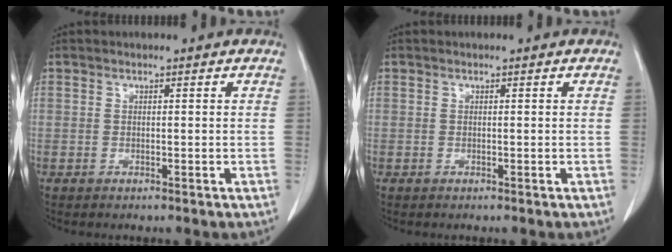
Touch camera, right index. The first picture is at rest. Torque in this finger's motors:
{"motor_torque": [-0.03, 0.01, 0.00, 0.00]}